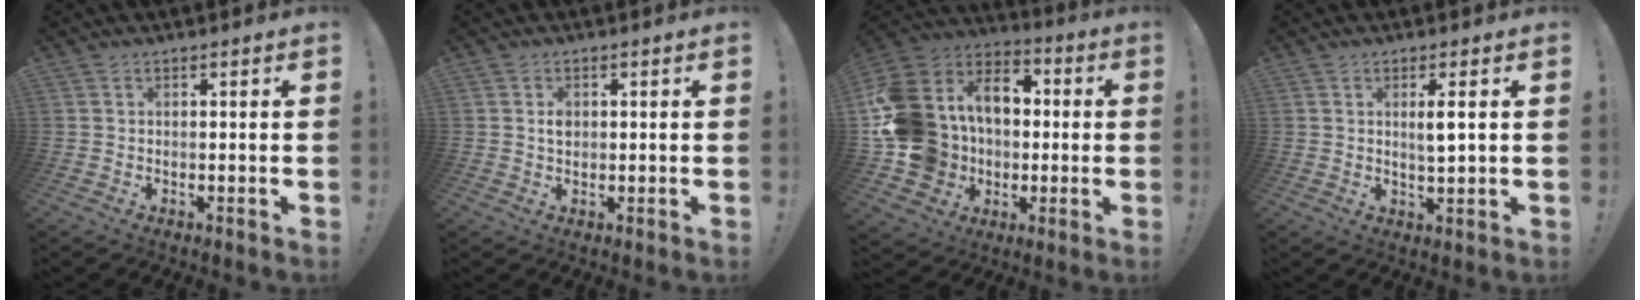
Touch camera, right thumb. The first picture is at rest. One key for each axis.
{"total": 2.2, "fx": 0.3, "fy": 1.6, "fz": 1.4, "tx": -0.020, "ty": 0.001, "tz": 0.002}
{"total": 19.6, "fx": 1.9, "fy": 17.0, "fz": 9.5, "tx": -0.210, "ty": -0.001, "tz": 0.074}
{"total": 3.9, "fx": 1.5, "fy": 0.5, "fz": 3.6, "tx": -0.049, "ty": -0.014, "tz": 0.020}